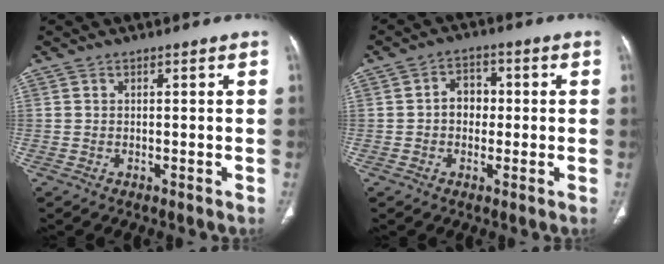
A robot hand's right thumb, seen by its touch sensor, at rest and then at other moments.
{"total": 4.9, "force": [-0.1, 4.0, 2.9], "torque": [-0.018, 0.013, -0.010]}